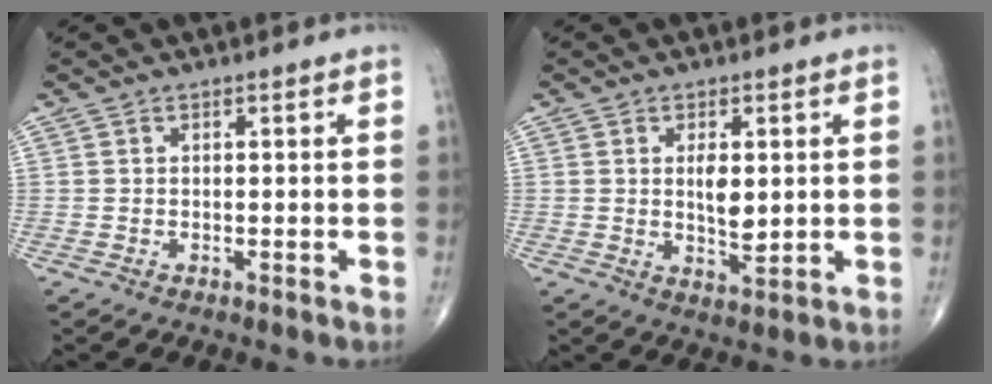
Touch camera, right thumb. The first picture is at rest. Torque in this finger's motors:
{"motor_torque": [2.47, 2.54, 1.09, -0.68, 0.11]}